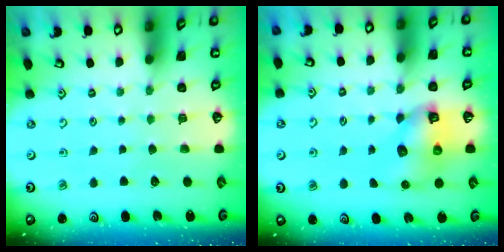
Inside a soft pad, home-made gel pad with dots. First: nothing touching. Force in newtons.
{"total": 8.1, "press": 8.0, "slide": 0.9}